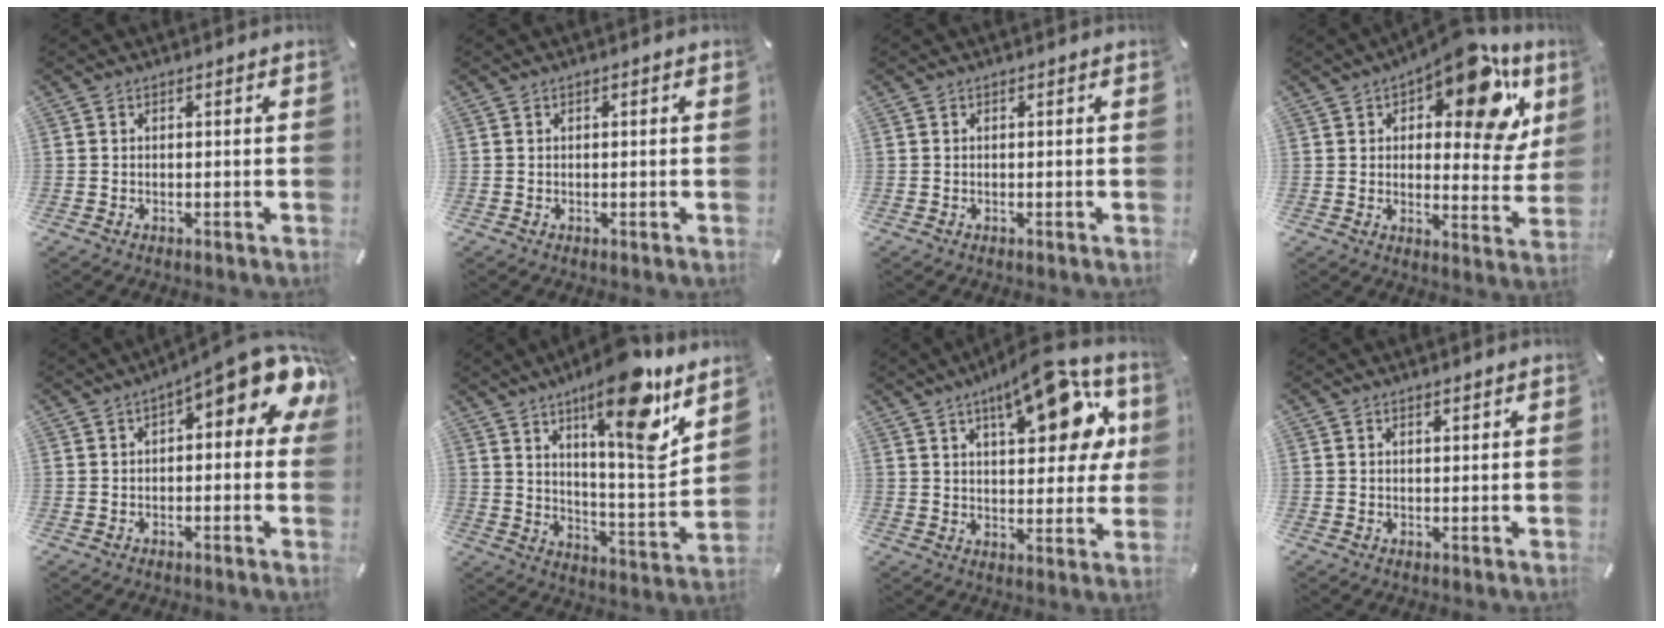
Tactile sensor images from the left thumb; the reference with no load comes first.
{"total": 0.6, "force": [0.0, 0.2, 0.6], "torque": [-0.010, 0.002, -0.001]}
{"total": 0.0}
{"total": 17.2, "force": [9.6, 7.6, 12.1], "torque": [-0.148, -0.062, 0.152]}
{"total": 12.3, "force": [5.2, 4.0, 10.4], "torque": [-0.134, -0.039, 0.083]}
{"total": 18.9, "force": [12.6, 4.5, 13.4], "torque": [-0.191, -0.096, 0.195]}
{"total": 17.8, "force": [9.4, 7.9, 13.0], "torque": [-0.176, -0.042, 0.150]}
{"total": 1.0, "force": [0.7, 0.4, 0.7], "torque": [-0.013, 0.001, 0.011]}